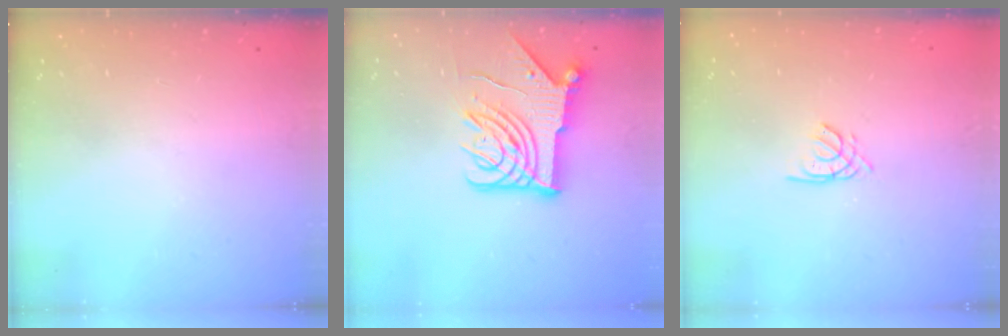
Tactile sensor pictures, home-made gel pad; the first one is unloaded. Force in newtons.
{"total": 16.1, "press": 16.0, "slide": 1.8}
{"total": 1.6, "press": 1.5, "slide": 0.4}